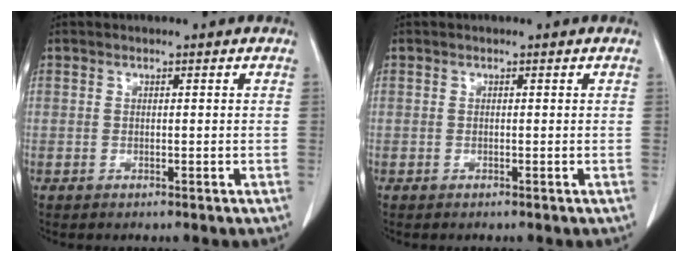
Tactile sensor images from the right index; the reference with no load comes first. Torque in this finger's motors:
{"motor_torque": [0.12, -0.14, -0.01, 0.00]}